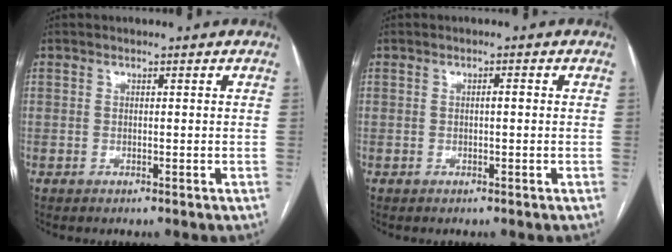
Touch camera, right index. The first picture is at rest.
{"total": 0.7, "force": [-0.1, 0.0, 0.7], "torque": [-0.010, 0.003, -0.002]}